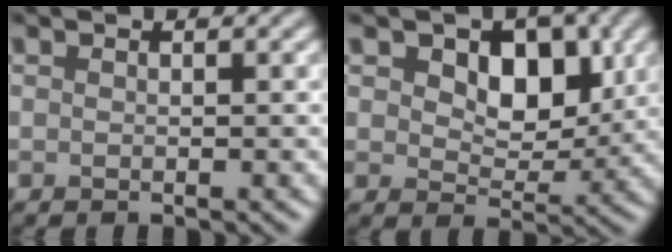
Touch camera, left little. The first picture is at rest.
{"total": 5.5, "force": [1.7, 3.6, 3.9], "torque": [-0.063, -0.012, 0.013]}